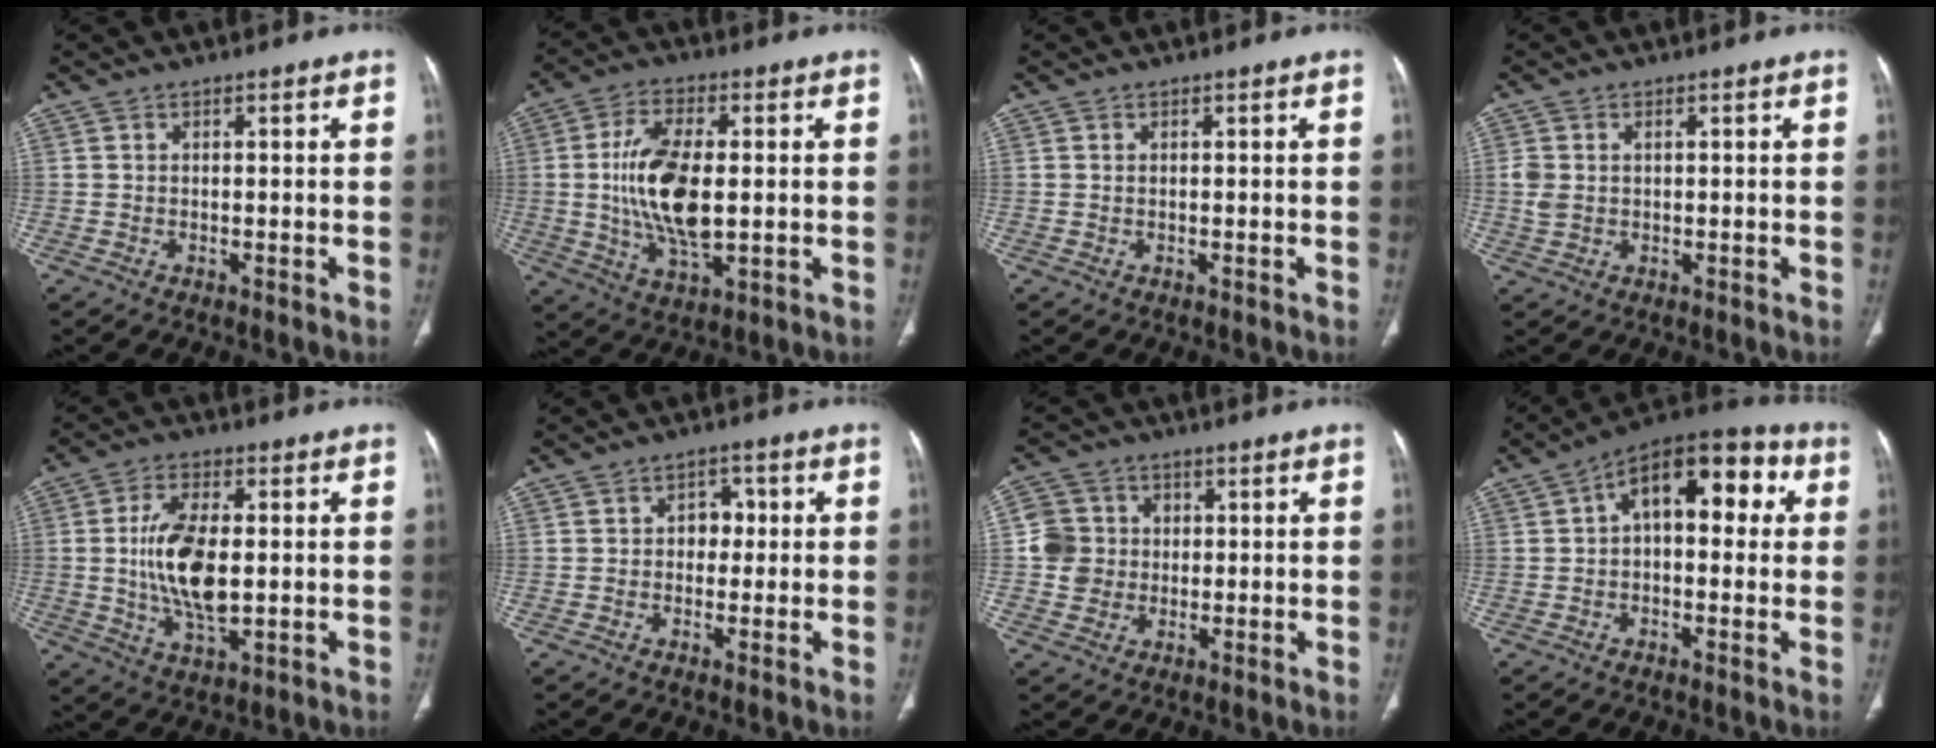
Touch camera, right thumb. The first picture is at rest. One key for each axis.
{"total": 14.5, "fx": 0.3, "fy": 6.8, "fz": 12.9, "tx": -0.247, "ty": -0.009, "tz": 0.009}
{"total": 0.0}
{"total": 3.6, "fx": 0.5, "fy": 2.5, "fz": 2.6, "tx": -0.069, "ty": 0.010, "tz": 0.016}
{"total": 12.8, "fx": 0.3, "fy": 6.1, "fz": 11.3, "tx": -0.214, "ty": -0.008, "tz": 0.010}
{"total": 4.0, "fx": 0.3, "fy": 3.1, "fz": 2.5, "tx": -0.009, "ty": 0.010, "tz": -0.003}
{"total": 7.3, "fx": 0.4, "fy": 7.0, "fz": 1.8, "tx": -0.010, "ty": 0.010, "tz": 0.005}
{"total": 15.5, "fx": 3.3, "fy": 8.3, "fz": 12.6, "tx": -0.143, "ty": 0.040, "tz": 0.039}